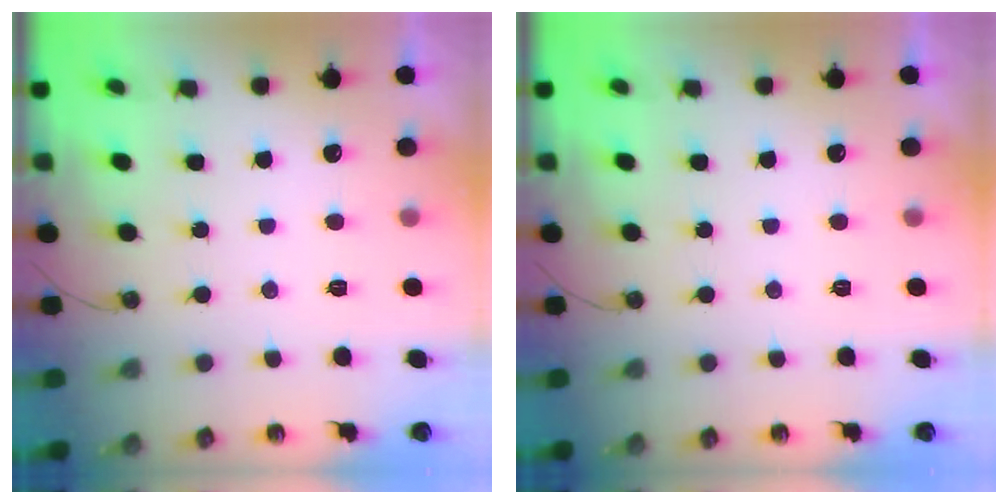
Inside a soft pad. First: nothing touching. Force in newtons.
{"total": 0.0}